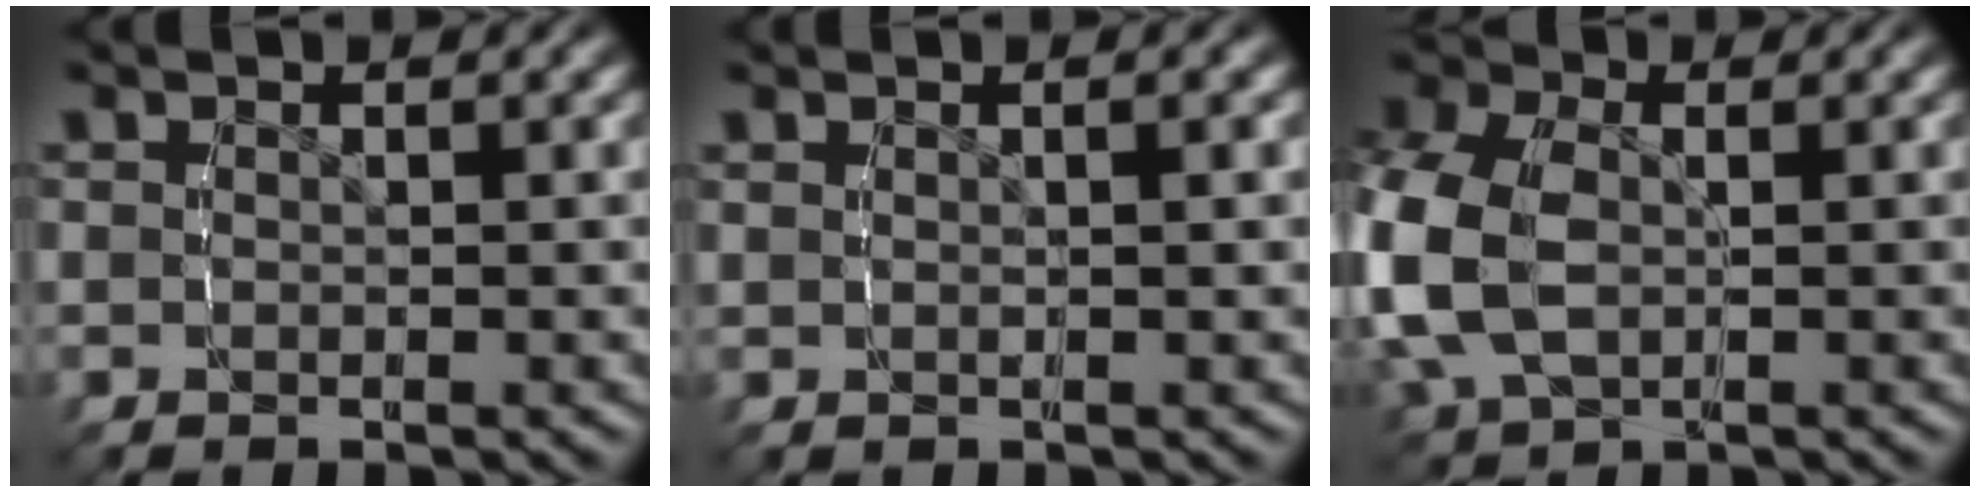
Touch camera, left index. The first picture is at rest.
{"total": 0.9, "force": [0.5, -0.3, 0.7], "torque": [-0.007, -0.001, 0.016]}
{"total": 7.2, "force": [-0.1, 5.6, 4.4], "torque": [-0.140, -0.023, 0.013]}